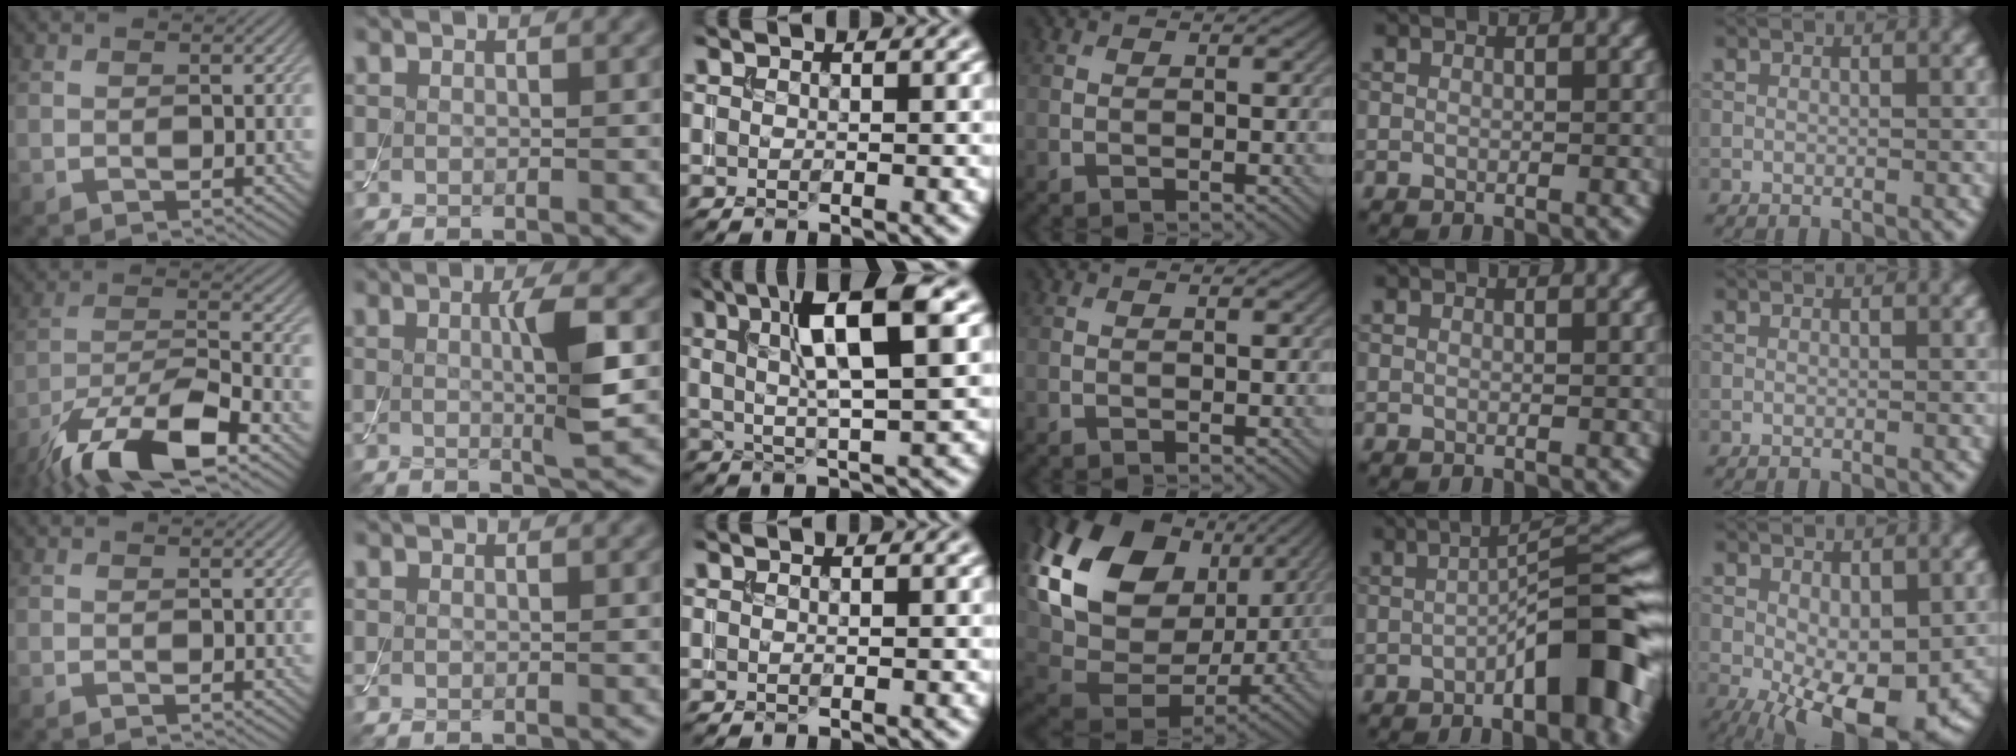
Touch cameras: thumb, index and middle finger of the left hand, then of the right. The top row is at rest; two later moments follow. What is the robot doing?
{"motion": "assemble", "object": "toy tower of hanoi"}